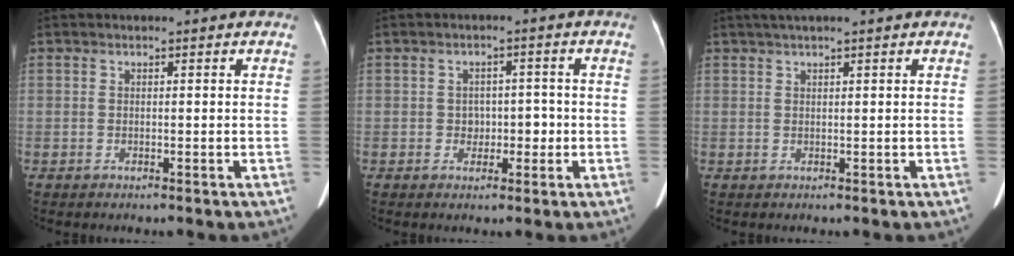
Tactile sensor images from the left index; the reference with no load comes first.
{"total": 3.3, "force": [-0.6, 2.4, 2.1], "torque": [-0.023, 0.014, -0.005]}
{"total": 3.1, "force": [2.3, -0.1, 2.0], "torque": [-0.033, 0.025, 0.042]}